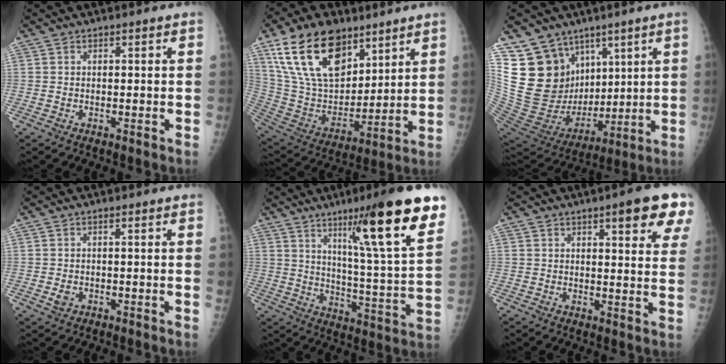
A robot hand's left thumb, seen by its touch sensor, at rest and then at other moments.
{"total": 21.9, "force": [12.8, 12.4, 12.6], "torque": [-0.198, -0.044, 0.244]}
{"total": 20.6, "force": [10.3, 14.8, 9.9], "torque": [-0.154, -0.034, 0.221]}
{"total": 1.7, "force": [-0.2, 0.7, 1.6], "torque": [-0.031, -0.001, -0.001]}
{"total": 21.6, "force": [12.7, 2.0, 17.4], "torque": [-0.228, -0.056, 0.193]}
{"total": 11.3, "force": [6.5, 3.0, 8.7], "torque": [-0.073, -0.026, 0.075]}